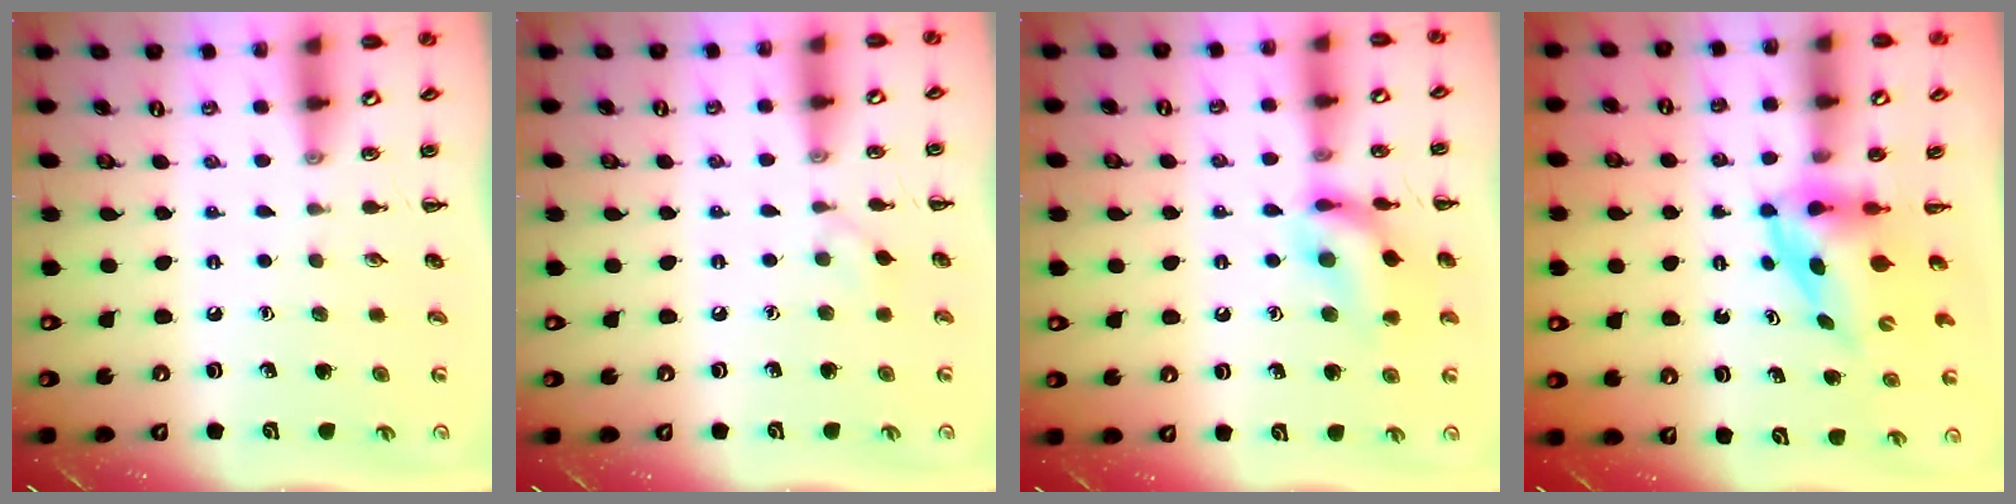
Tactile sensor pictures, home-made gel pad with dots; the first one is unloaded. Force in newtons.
{"total": 4.5, "press": 4.1, "slide": 1.6}
{"total": 14.3, "press": 14.2, "slide": 1.6}
{"total": 3.9, "press": 3.9, "slide": 0.8}